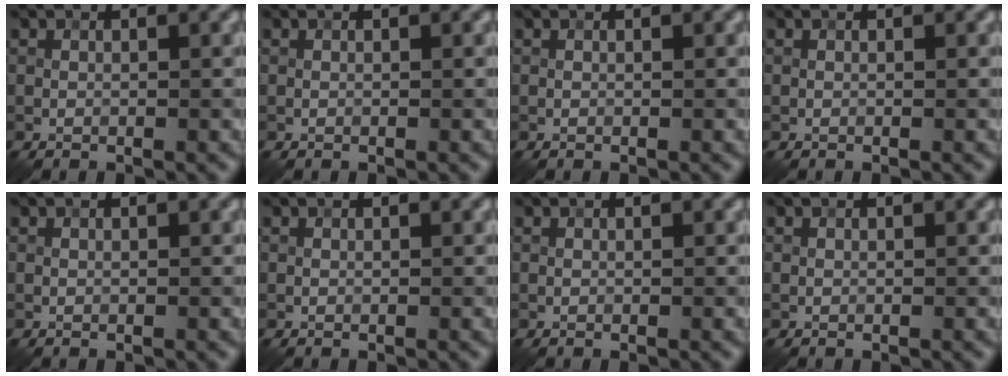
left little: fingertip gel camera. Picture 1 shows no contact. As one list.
[{"total": 0.0}, {"total": 0.0}, {"total": 0.0}, {"total": 0.0}, {"total": 0.0}, {"total": 0.0}, {"total": 0.0}]